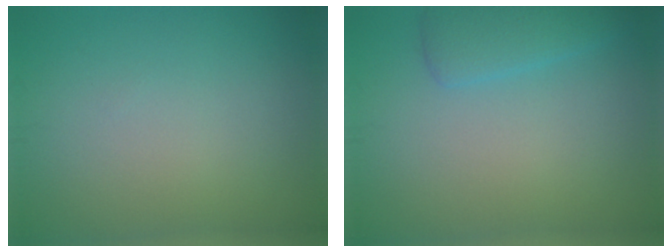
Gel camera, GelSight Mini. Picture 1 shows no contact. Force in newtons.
{"total": 2.6, "press": 2.6, "slide": 0.2}